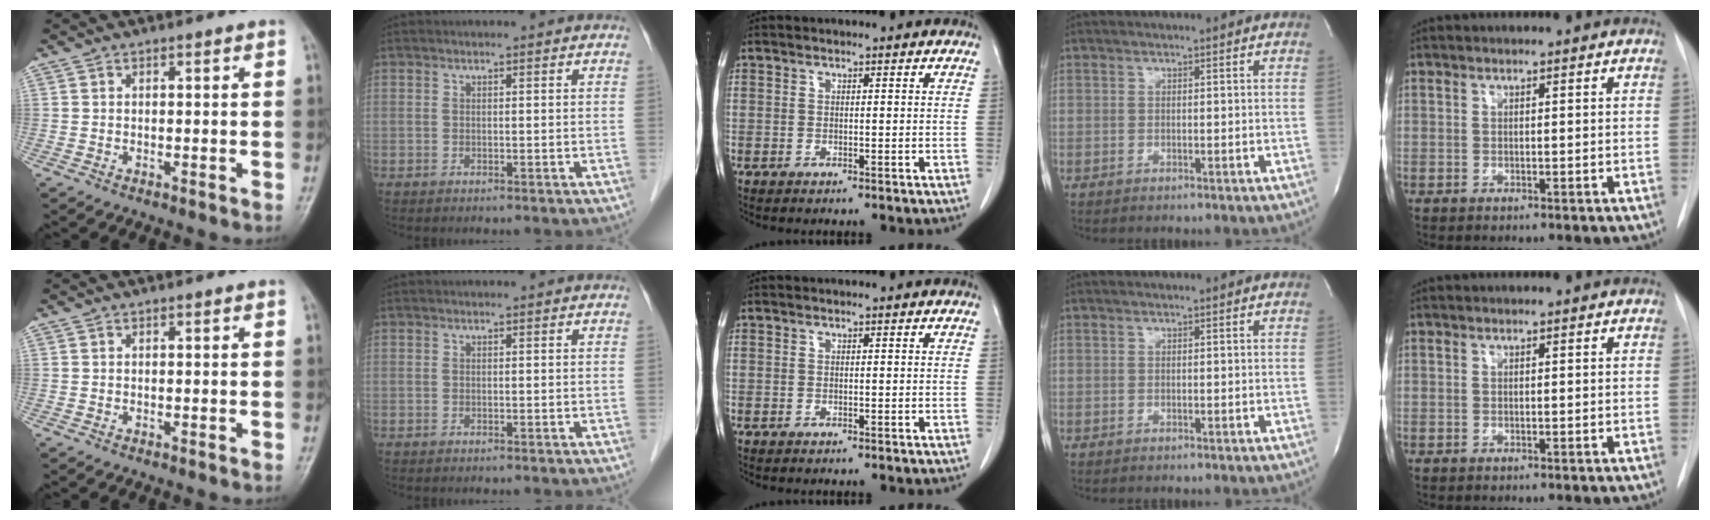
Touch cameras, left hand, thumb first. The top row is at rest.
{}